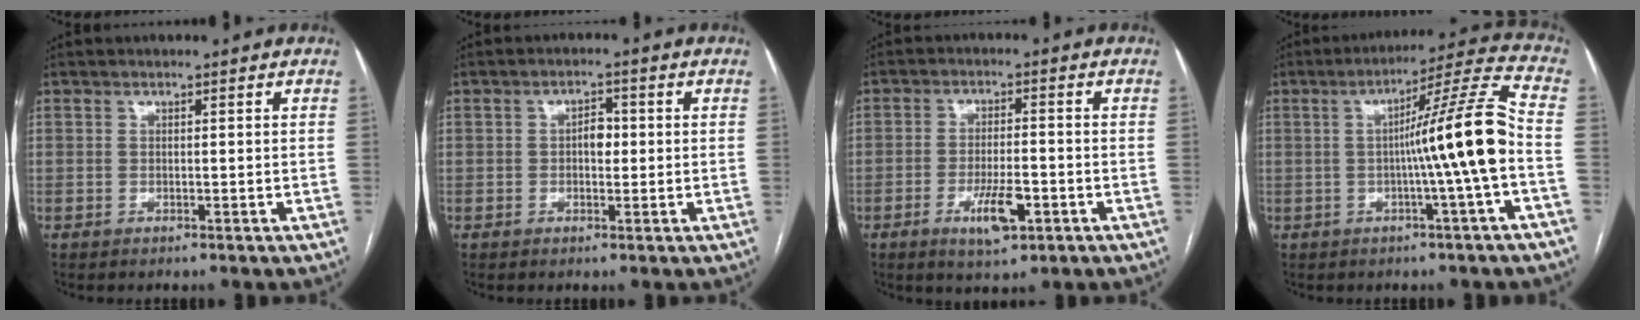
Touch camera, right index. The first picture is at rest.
{"total": 2.7, "force": [0.0, 1.5, 2.2], "torque": [-0.030, 0.008, -0.002]}
{"total": 6.6, "force": [-2.9, 1.8, 5.6], "torque": [-0.103, -0.006, -0.043]}
{"total": 12.3, "force": [-1.8, -1.8, 12.0], "torque": [-0.179, 0.017, -0.030]}